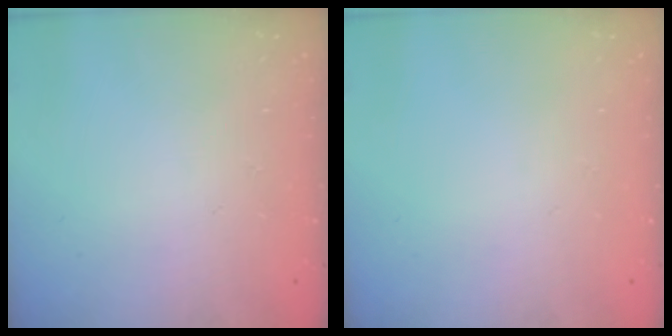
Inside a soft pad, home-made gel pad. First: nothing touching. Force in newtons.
{"total": 0.0}